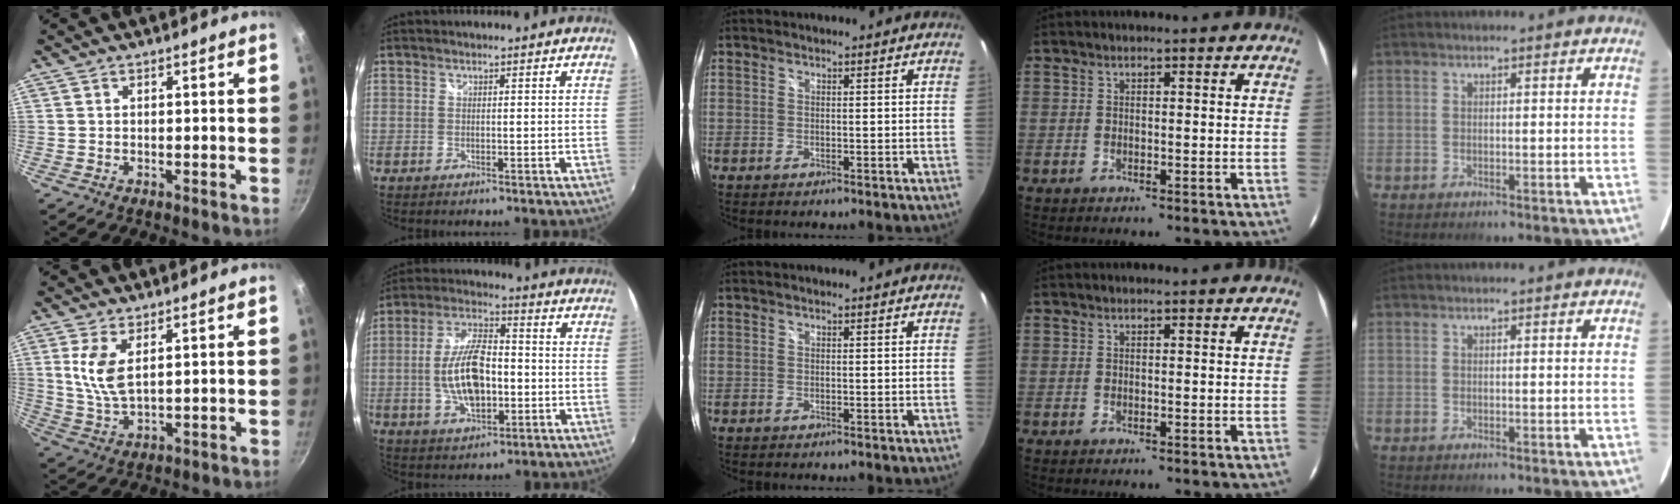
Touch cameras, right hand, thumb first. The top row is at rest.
{"thumb": {"total": 7.1, "force": [2.3, 3.2, 5.9], "torque": [-0.118, -0.018, 0.052]}, "index": {"total": 13.2, "force": [-2.1, 6.4, 11.3], "torque": [-0.225, 0.005, -0.035]}}